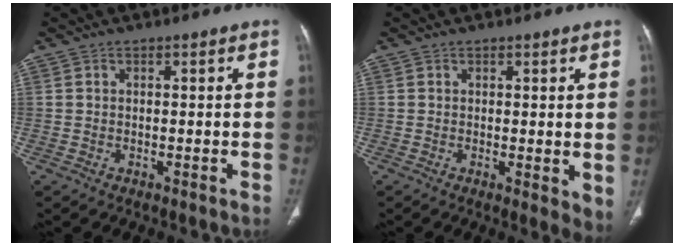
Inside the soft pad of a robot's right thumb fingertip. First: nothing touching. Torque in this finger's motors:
{"motor_torque": [-0.42, 0.35, -0.08, -0.07, 0.00]}